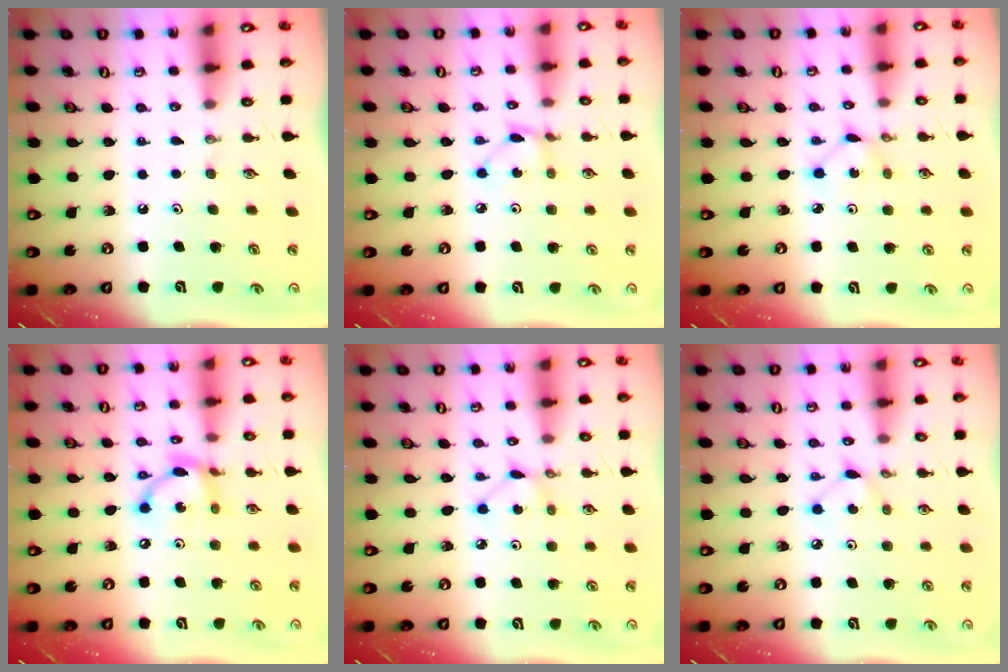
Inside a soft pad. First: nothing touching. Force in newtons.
{"total": 2.7, "press": 2.6, "slide": 0.3}
{"total": 1.9, "press": 1.9, "slide": 0.2}
{"total": 9.6, "press": 9.6, "slide": 0.5}
{"total": 2.3, "press": 2.3, "slide": 0.0}
{"total": 4.6, "press": 4.6, "slide": 0.4}